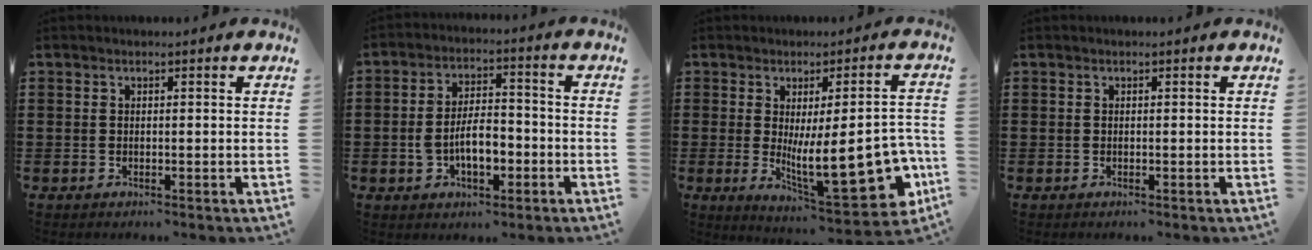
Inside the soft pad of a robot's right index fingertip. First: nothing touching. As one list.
[{"total": 7.5, "force": [-2.2, 3.6, 6.3], "torque": [-0.120, 0.003, -0.045]}, {"total": 15.8, "force": [-3.2, 4.7, 14.8], "torque": [-0.213, -0.021, -0.039]}, {"total": 0.0}]